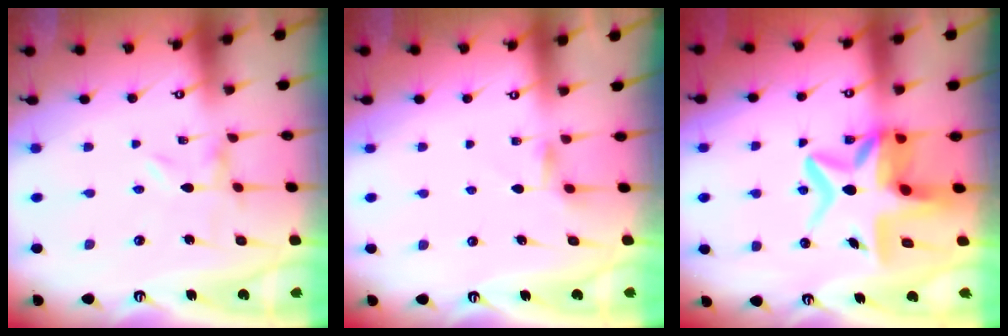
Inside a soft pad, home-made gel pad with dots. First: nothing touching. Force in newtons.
{"total": 3.8, "press": 3.8, "slide": 0.4}
{"total": 13.2, "press": 12.8, "slide": 3.2}